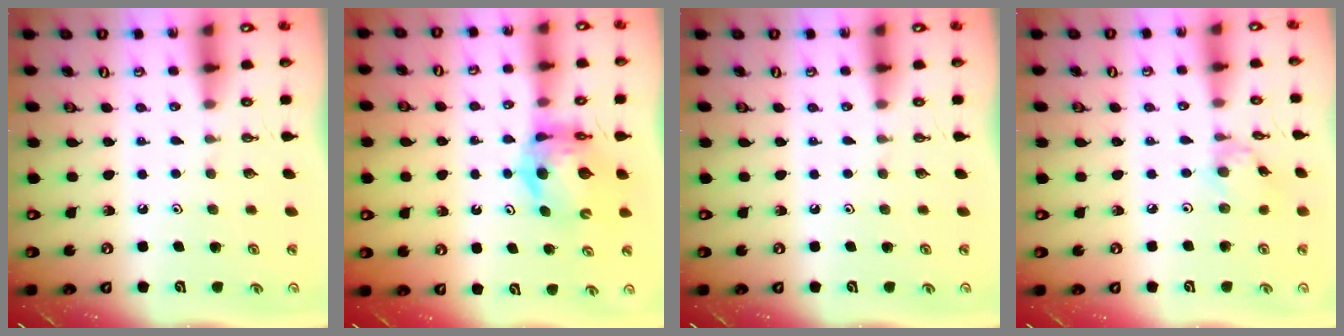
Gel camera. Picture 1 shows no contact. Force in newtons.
{"total": 9.0, "press": 9.0, "slide": 0.9}
{"total": 0.0}
{"total": 2.1, "press": 2.1, "slide": 0.2}